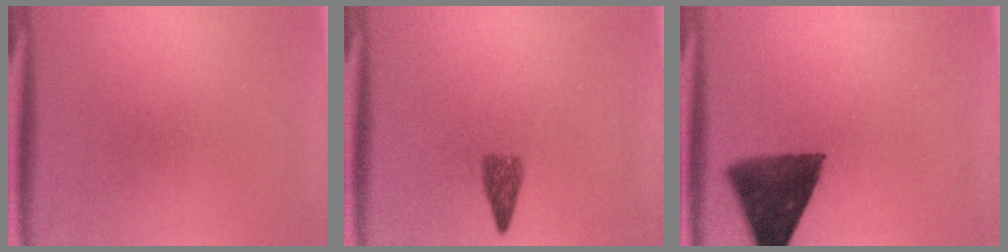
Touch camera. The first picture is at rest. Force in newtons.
{"total": 2.3}
{"total": 10.6}